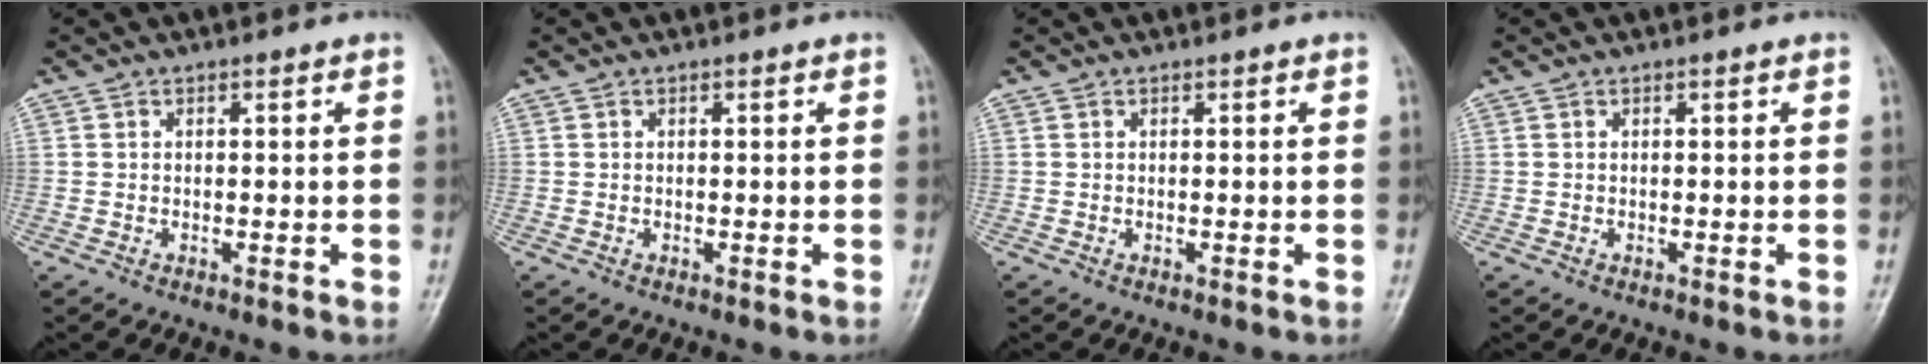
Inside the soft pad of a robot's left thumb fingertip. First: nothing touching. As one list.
[{"total": 0.0}, {"total": 0.0}, {"total": 0.0}]